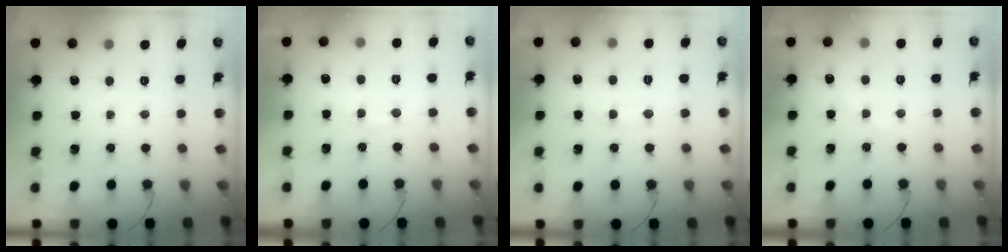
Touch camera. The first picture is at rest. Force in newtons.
{"total": 5.7, "press": 5.6, "slide": 1.0}
{"total": 7.1, "press": 6.9, "slide": 1.4}
{"total": 5.0, "press": 5.0, "slide": 0.9}